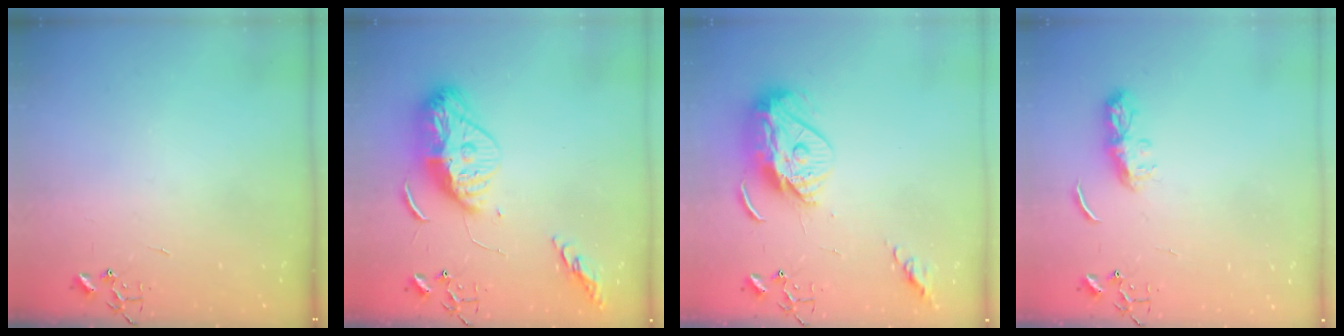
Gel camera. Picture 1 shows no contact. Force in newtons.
{"total": 15.2, "press": 15.2, "slide": 1.3}
{"total": 12.3, "press": 12.2, "slide": 1.1}
{"total": 6.5, "press": 6.4, "slide": 0.6}